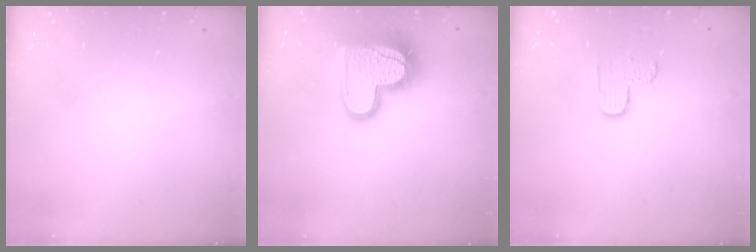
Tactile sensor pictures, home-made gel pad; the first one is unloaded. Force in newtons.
{"total": 17.0, "press": 16.9, "slide": 1.1}
{"total": 5.7, "press": 5.7, "slide": 0.4}